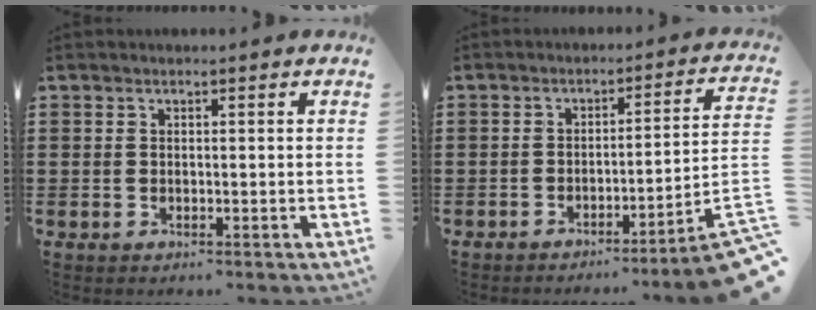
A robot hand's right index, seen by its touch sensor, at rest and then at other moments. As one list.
[{"total": 5.0, "force": [-3.1, -0.5, 3.8], "torque": [-0.068, -0.024, -0.064]}]